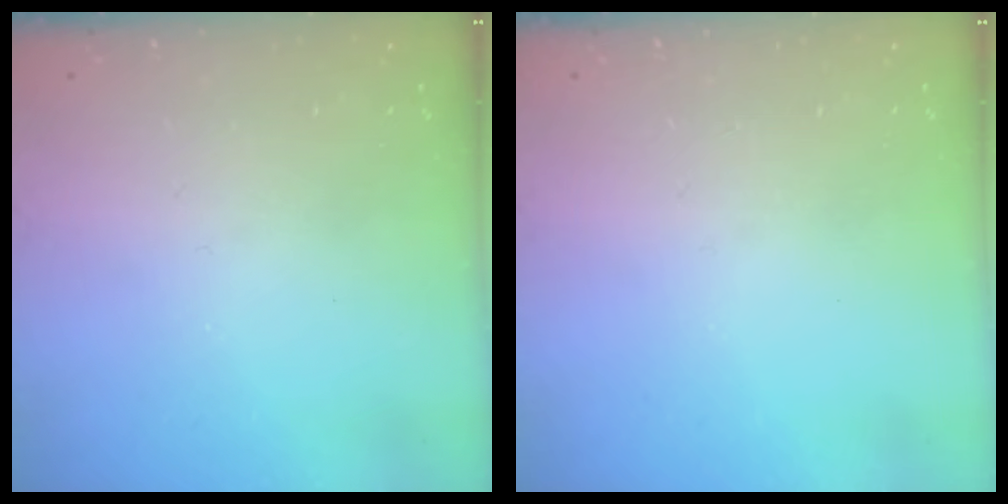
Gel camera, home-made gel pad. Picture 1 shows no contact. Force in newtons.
{"total": 0.0}